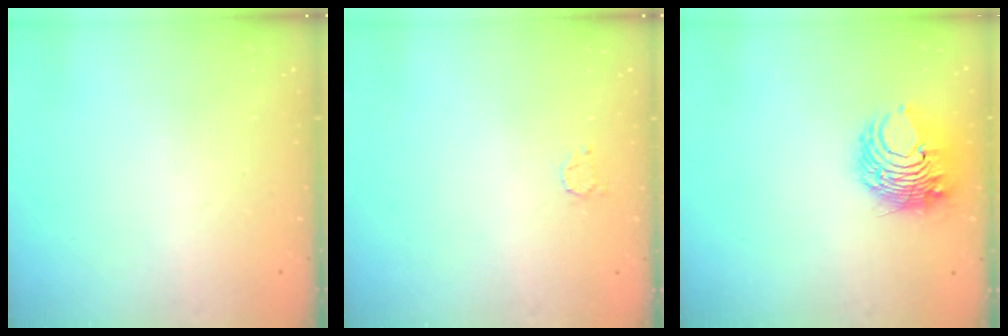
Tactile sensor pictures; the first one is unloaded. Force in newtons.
{"total": 1.7, "press": 1.7, "slide": 0.3}
{"total": 9.1, "press": 9.0, "slide": 1.0}